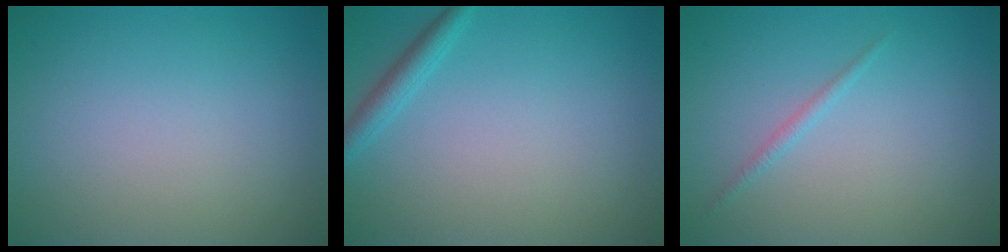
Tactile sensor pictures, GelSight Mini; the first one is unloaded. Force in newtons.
{"total": 1.8, "press": 1.7, "slide": 0.1}
{"total": 0.8, "press": 0.8, "slide": 0.1}